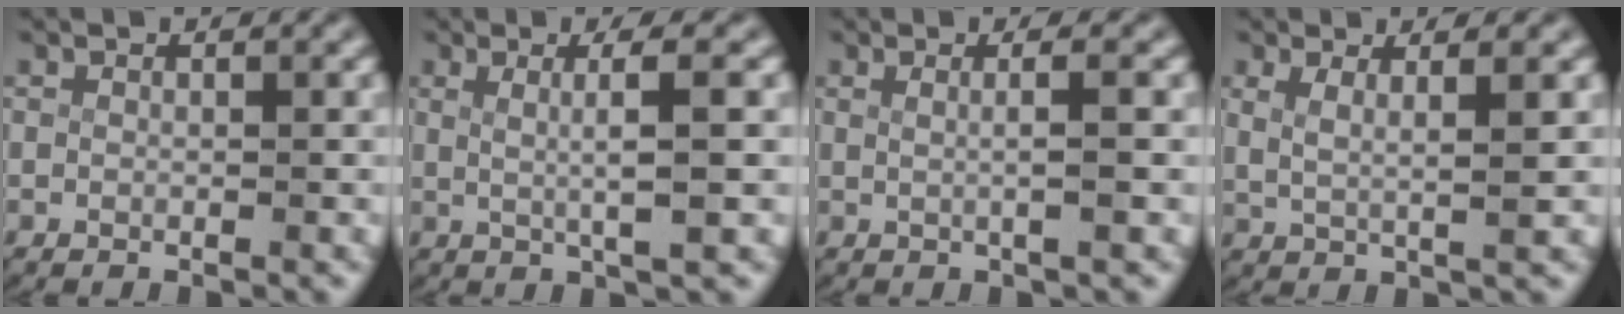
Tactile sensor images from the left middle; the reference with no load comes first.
{"total": 3.9, "force": [1.0, 0.0, 3.8], "torque": [-0.059, -0.001, 0.021]}
{"total": 2.1, "force": [0.3, -0.2, 2.0], "torque": [-0.033, 0.001, 0.006]}
{"total": 3.1, "force": [1.4, 1.0, 2.6], "torque": [-0.056, -0.007, 0.031]}